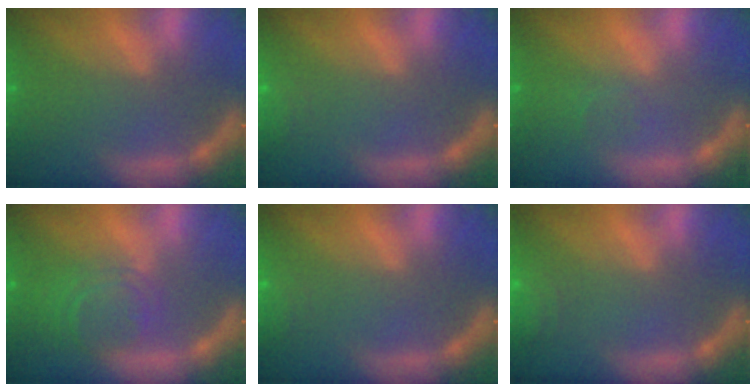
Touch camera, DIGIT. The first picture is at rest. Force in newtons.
{"total": 1.9}
{"total": 1.0}
{"total": 5.0}
{"total": 1.9}
{"total": 3.5}